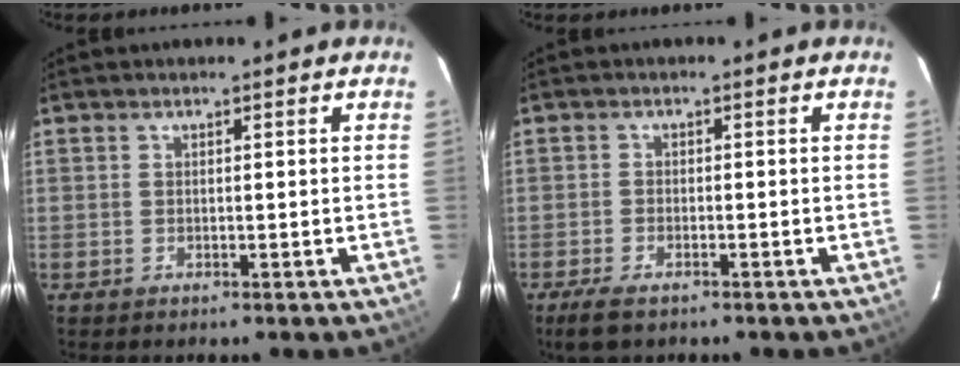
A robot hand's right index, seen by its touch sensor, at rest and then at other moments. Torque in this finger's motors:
{"motor_torque": [0.28, -0.22, 0.07, 0.01]}